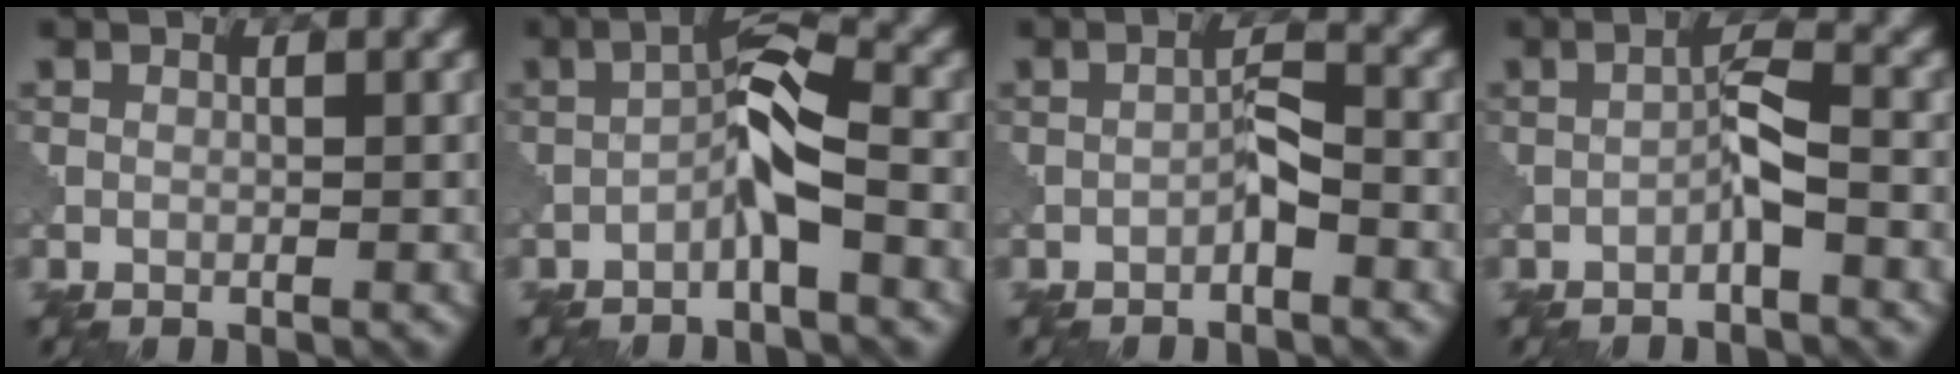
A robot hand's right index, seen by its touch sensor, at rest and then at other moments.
{"total": 4.0, "force": [-1.6, 0.6, 3.6], "torque": [-0.067, 0.017, -0.036]}
{"total": 1.8, "force": [-1.0, 0.4, 1.4], "torque": [-0.026, 0.008, -0.020]}
{"total": 2.3, "force": [-1.1, 0.3, 2.0], "torque": [-0.037, 0.013, -0.024]}